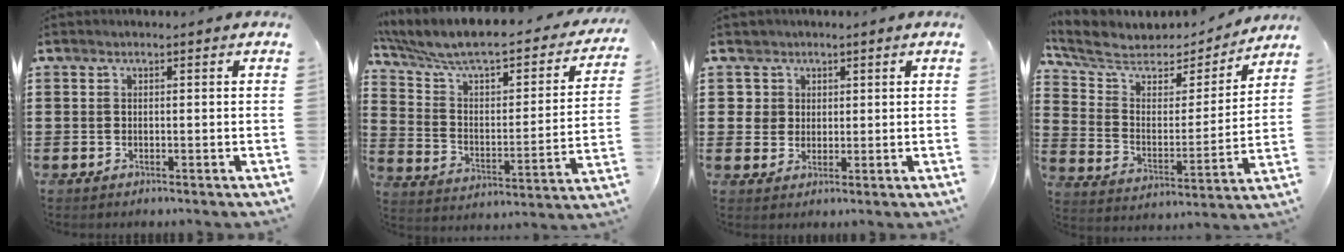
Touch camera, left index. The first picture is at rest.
{"total": 7.0, "force": [5.8, 1.4, 3.6], "torque": [-0.098, -0.051, 0.093]}
{"total": 3.9, "force": [1.6, 3.6, 0.0], "torque": [-0.013, 0.010, 0.027]}
{"total": 6.3, "force": [5.3, 2.7, 2.3], "torque": [-0.076, -0.037, 0.088]}